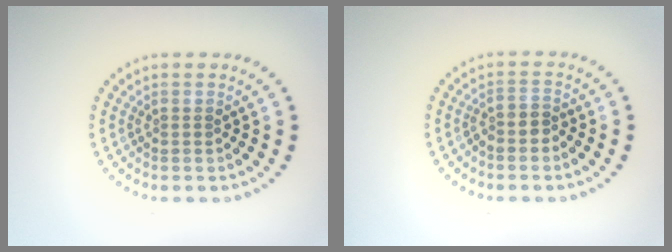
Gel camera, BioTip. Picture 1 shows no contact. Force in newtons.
{"total": 1.4, "press": 1.1, "slide": 0.8}